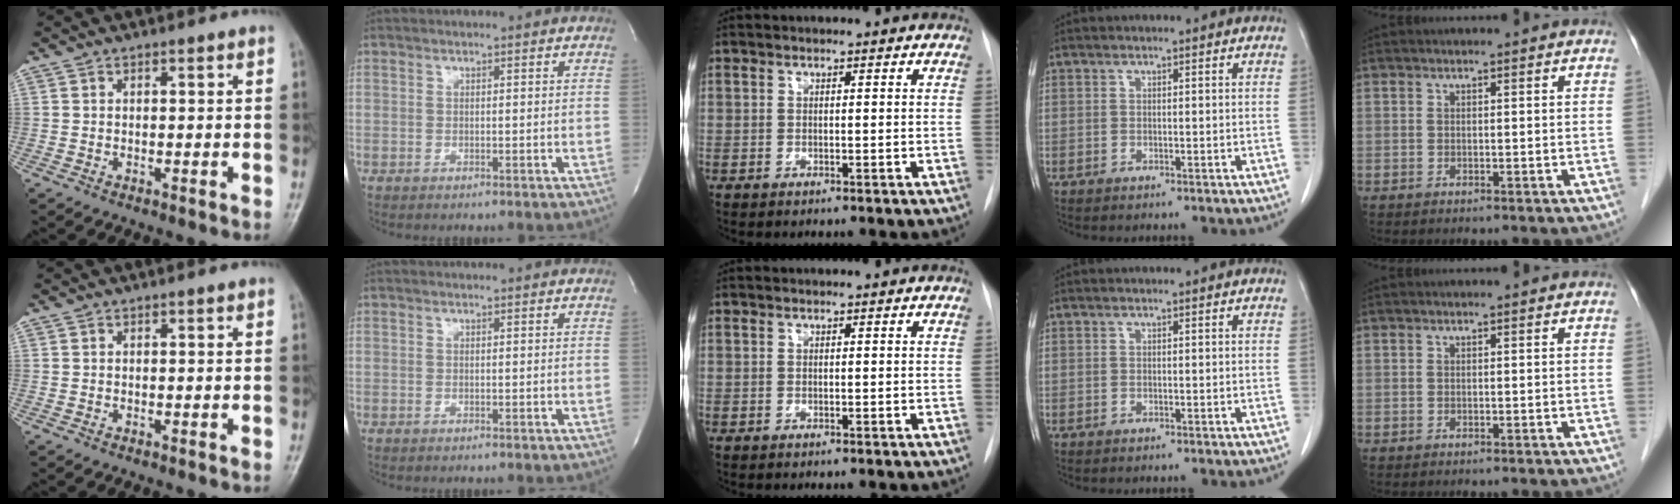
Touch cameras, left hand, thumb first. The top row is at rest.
{}